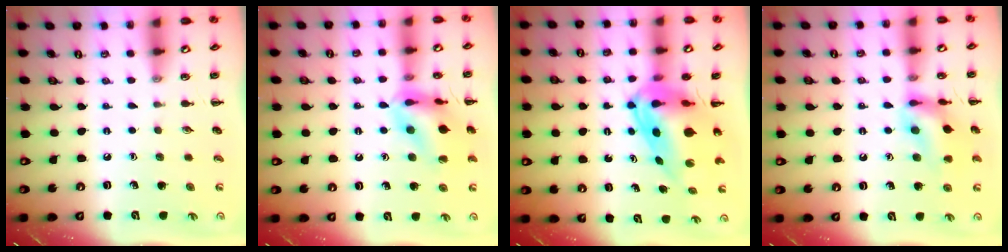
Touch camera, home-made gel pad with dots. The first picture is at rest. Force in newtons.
{"total": 16.0, "press": 15.9, "slide": 2.0}
{"total": 11.8, "press": 11.3, "slide": 3.5}
{"total": 13.5, "press": 13.5, "slide": 1.1}